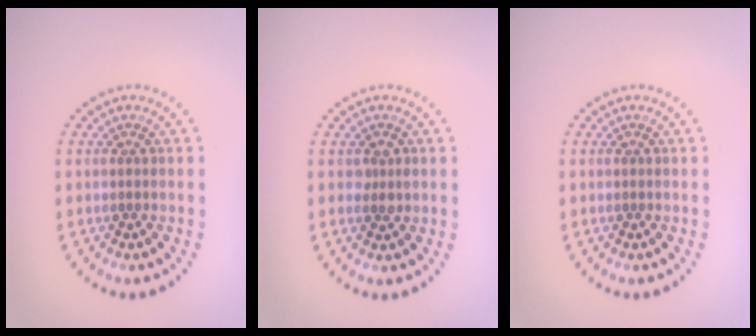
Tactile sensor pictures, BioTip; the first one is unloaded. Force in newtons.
{"total": 1.0, "press": 0.9, "slide": 0.3}
{"total": 0.0}